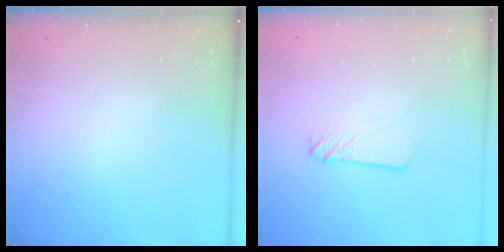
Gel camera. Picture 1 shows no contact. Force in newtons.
{"total": 2.9, "press": 2.9, "slide": 0.4}